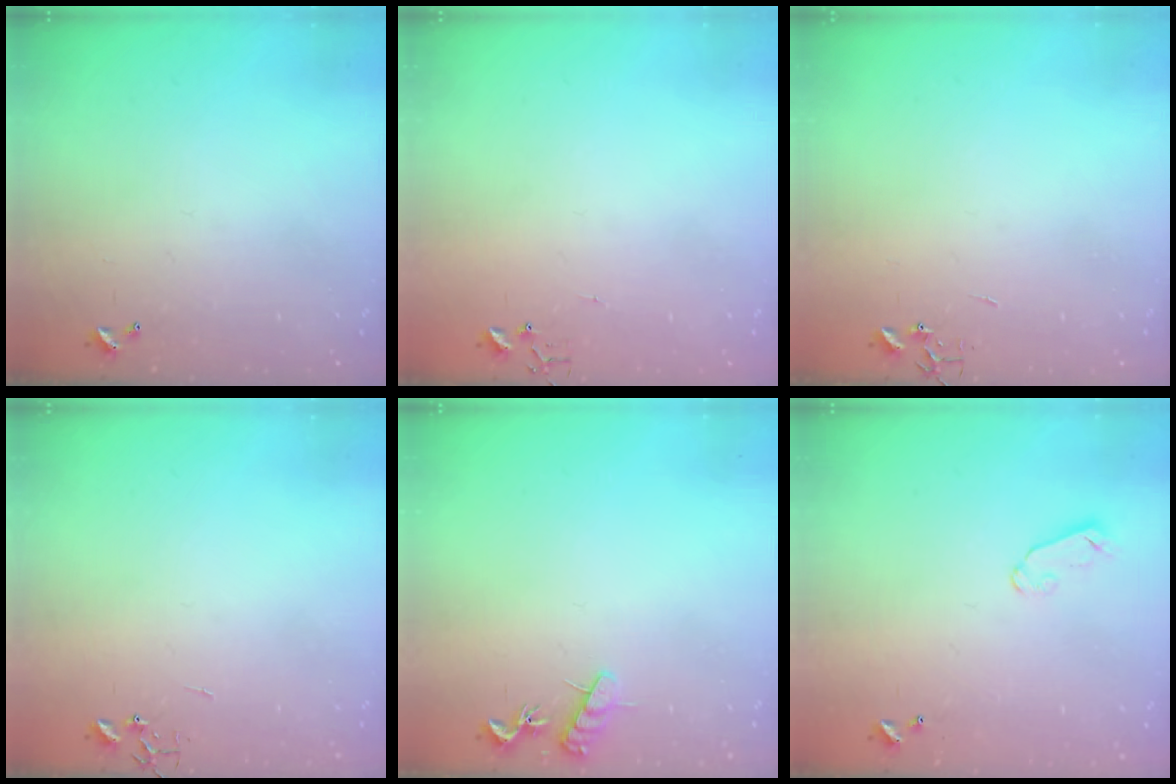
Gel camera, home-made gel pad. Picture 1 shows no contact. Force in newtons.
{"total": 3.6, "press": 3.6, "slide": 0.4}
{"total": 0.0}
{"total": 0.0}
{"total": 8.1, "press": 8.1, "slide": 0.6}
{"total": 4.1, "press": 4.0, "slide": 0.4}